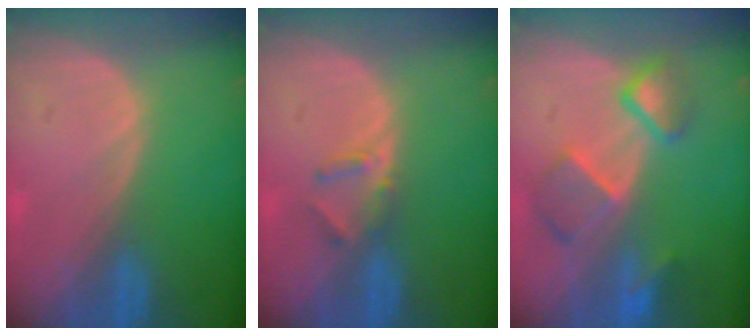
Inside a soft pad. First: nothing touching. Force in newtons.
{"total": 2.5, "press": 2.3, "slide": 1.0}
{"total": 7.6, "press": 6.7, "slide": 3.5}